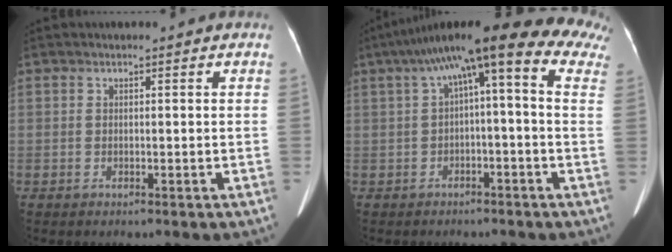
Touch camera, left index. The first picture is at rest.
{"total": 17.8, "force": [9.7, 3.5, 14.5], "torque": [-0.218, 0.073, 0.117]}